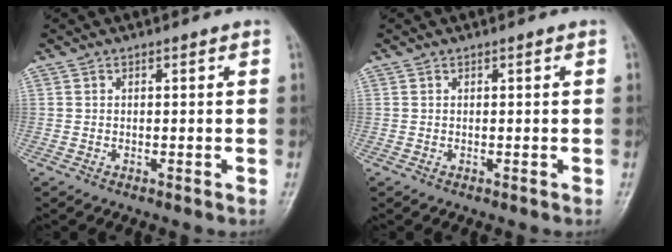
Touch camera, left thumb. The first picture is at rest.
{"total": 0.0}